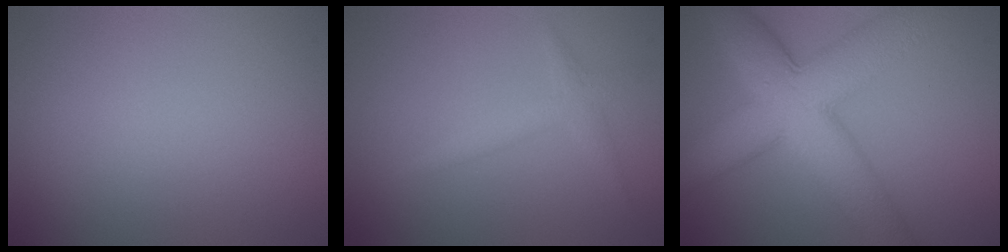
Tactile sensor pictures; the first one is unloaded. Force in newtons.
{"total": 1.5, "press": 1.5, "slide": 0.1}
{"total": 10.3, "press": 10.3, "slide": 0.4}